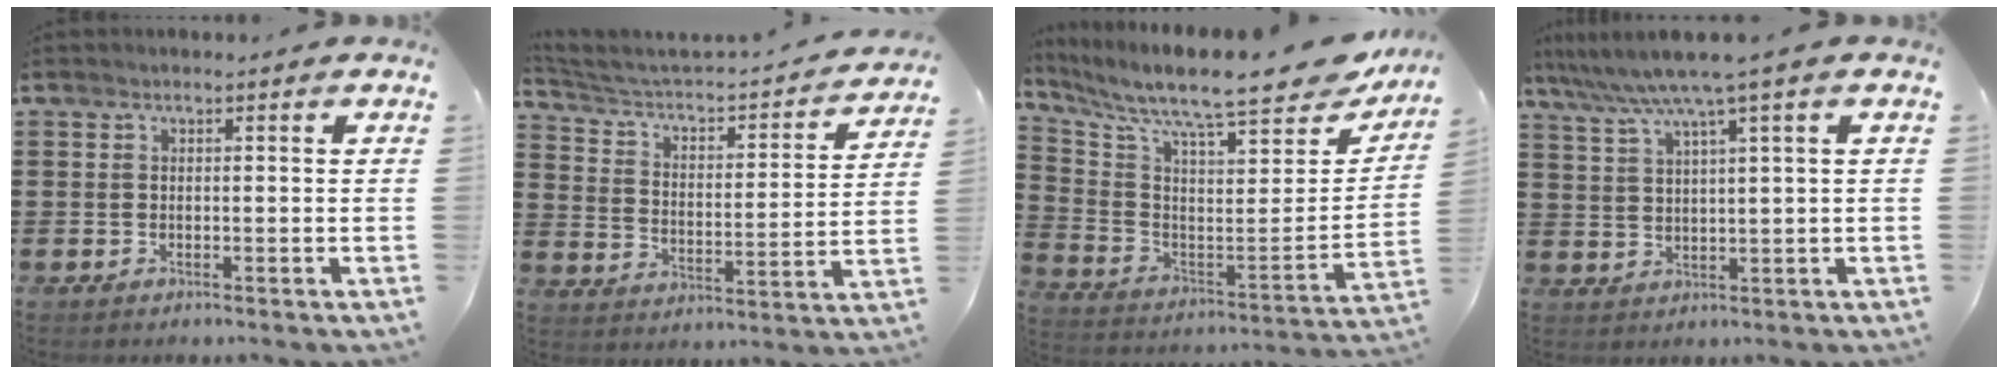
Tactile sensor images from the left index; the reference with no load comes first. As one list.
[{"total": 3.1, "force": [2.6, 0.9, 1.5], "torque": [-0.048, -0.031, 0.031]}, {"total": 10.8, "force": [9.3, 1.2, 5.5], "torque": [-0.122, -0.083, 0.148]}, {"total": 5.9, "force": [3.9, -0.4, 4.5], "torque": [-0.098, -0.016, 0.063]}]